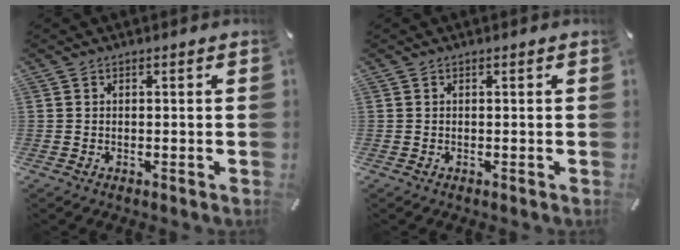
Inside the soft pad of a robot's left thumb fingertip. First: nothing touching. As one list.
[{"total": 0.0}]